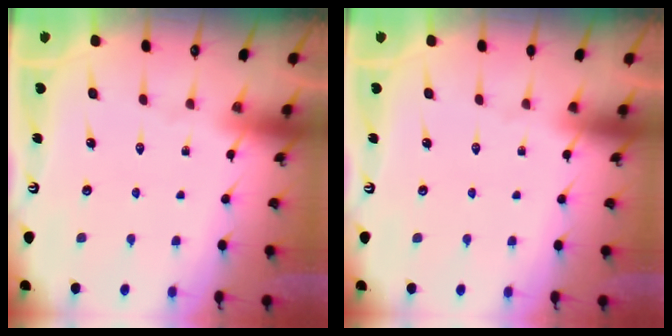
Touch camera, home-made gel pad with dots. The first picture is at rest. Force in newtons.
{"total": 0.0}